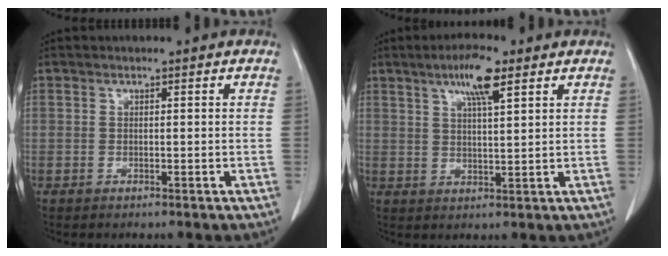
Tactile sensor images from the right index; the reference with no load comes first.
{"total": 6.5, "force": [3.8, 0.8, 5.2], "torque": [-0.096, 0.005, 0.065]}